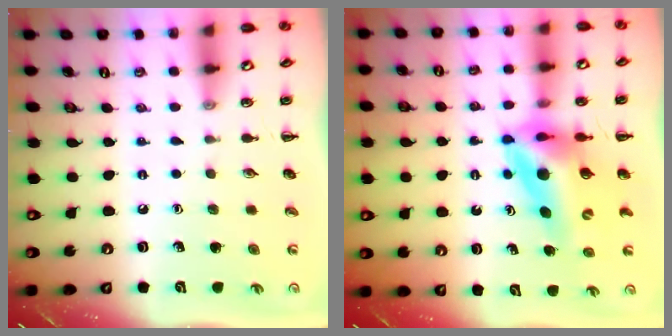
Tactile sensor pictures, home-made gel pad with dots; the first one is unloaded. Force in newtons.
{"total": 12.2, "press": 11.5, "slide": 4.0}